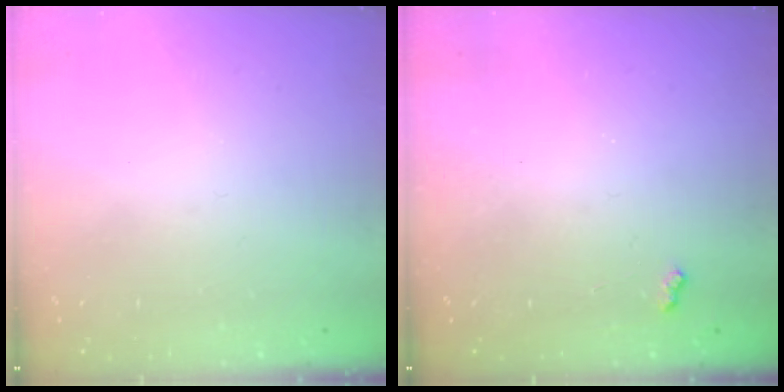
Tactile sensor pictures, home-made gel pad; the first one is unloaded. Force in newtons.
{"total": 4.1, "press": 4.0, "slide": 0.6}